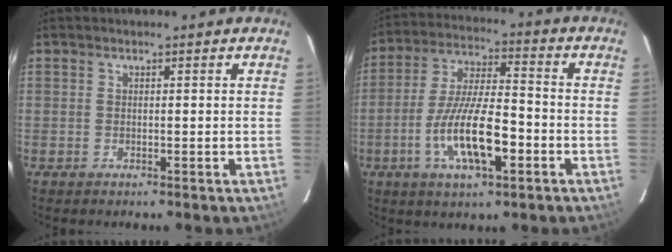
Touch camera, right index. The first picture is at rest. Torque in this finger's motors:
{"motor_torque": [0.60, -0.16, 0.87, 0.21]}